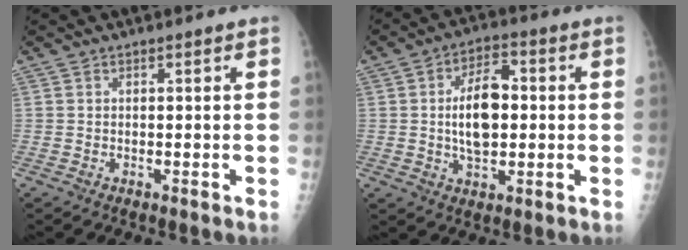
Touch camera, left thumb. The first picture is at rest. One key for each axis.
{"total": 10.4, "fx": 0.1, "fy": 5.8, "fz": 8.6, "tx": -0.130, "ty": 0.010, "tz": 0.002}